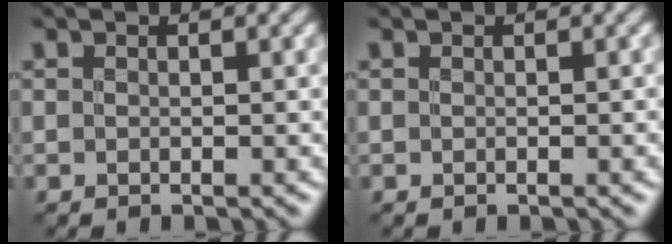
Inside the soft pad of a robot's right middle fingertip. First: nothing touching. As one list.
[{"total": 0.0}]